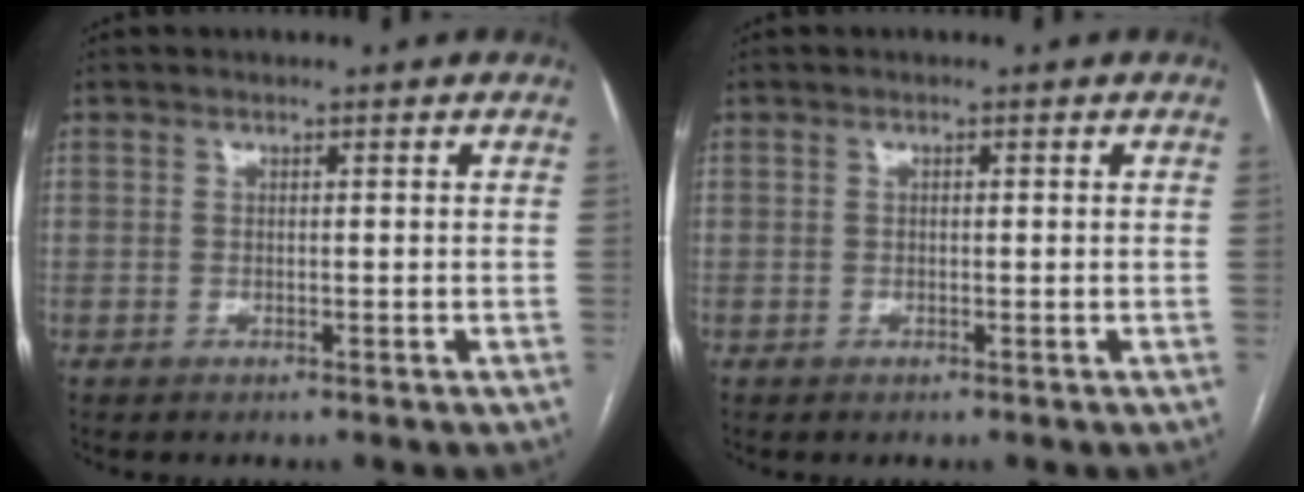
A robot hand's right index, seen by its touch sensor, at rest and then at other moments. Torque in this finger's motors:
{"motor_torque": [-0.05, 0.03, 0.02, 0.00]}